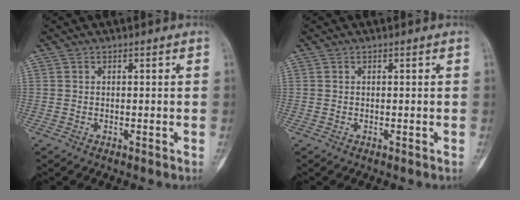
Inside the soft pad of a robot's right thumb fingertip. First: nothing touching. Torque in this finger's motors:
{"motor_torque": [0.24, -0.03, 0.26, -0.07, 0.13]}